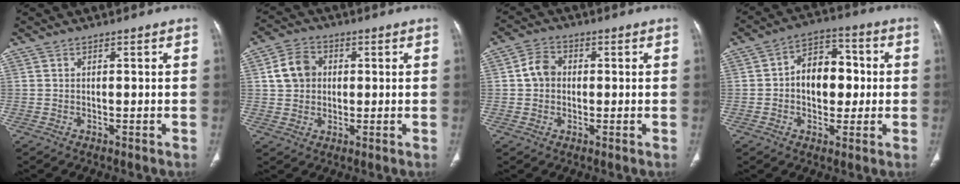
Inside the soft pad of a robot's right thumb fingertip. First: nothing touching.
{"total": 7.0, "force": [1.1, 5.9, 3.7], "torque": [-0.052, 0.008, 0.015]}
{"total": 4.9, "force": [0.2, 4.1, 2.6], "torque": [-0.035, 0.013, -0.003]}
{"total": 11.1, "force": [0.1, 7.8, 7.9], "torque": [-0.078, 0.026, -0.006]}